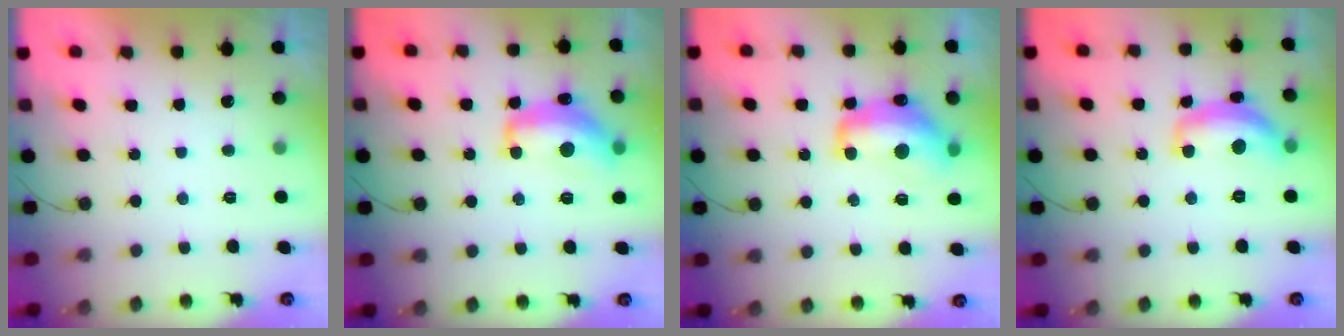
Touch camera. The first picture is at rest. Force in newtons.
{"total": 13.6, "press": 13.5, "slide": 0.8}
{"total": 13.7, "press": 13.7, "slide": 1.1}
{"total": 13.5, "press": 13.5, "slide": 0.9}